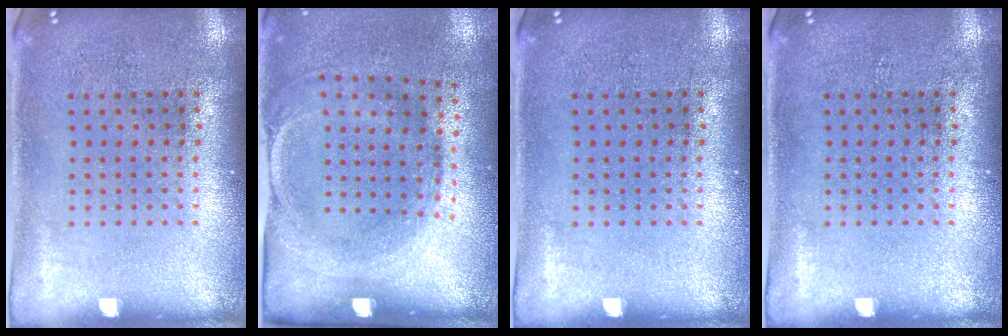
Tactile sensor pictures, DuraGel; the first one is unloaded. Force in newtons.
{"total": 1.8, "press": 1.2, "slide": 1.3}
{"total": 0.0}
{"total": 0.0}